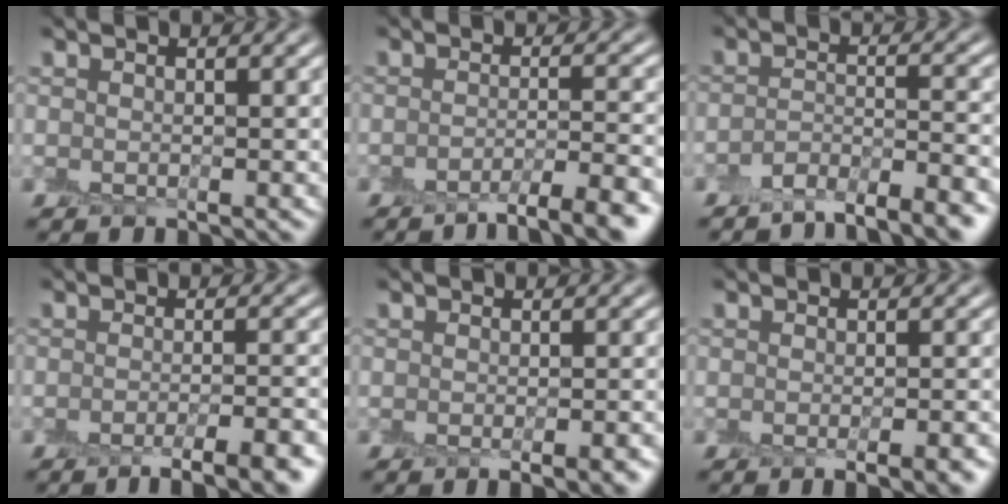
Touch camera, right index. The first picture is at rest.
{"total": 5.3, "force": [-3.9, 0.8, 3.5], "torque": [-0.045, 0.003, -0.062]}
{"total": 5.1, "force": [-4.3, 0.9, 2.5], "torque": [-0.043, -0.002, -0.072]}
{"total": 6.1, "force": [-3.9, 1.4, 4.4], "torque": [-0.052, -0.005, -0.052]}
{"total": 3.2, "force": [-1.8, 0.8, 2.6], "torque": [-0.028, -0.009, -0.015]}
{"total": 3.8, "force": [-2.0, 1.0, 3.0], "torque": [-0.028, -0.005, -0.018]}